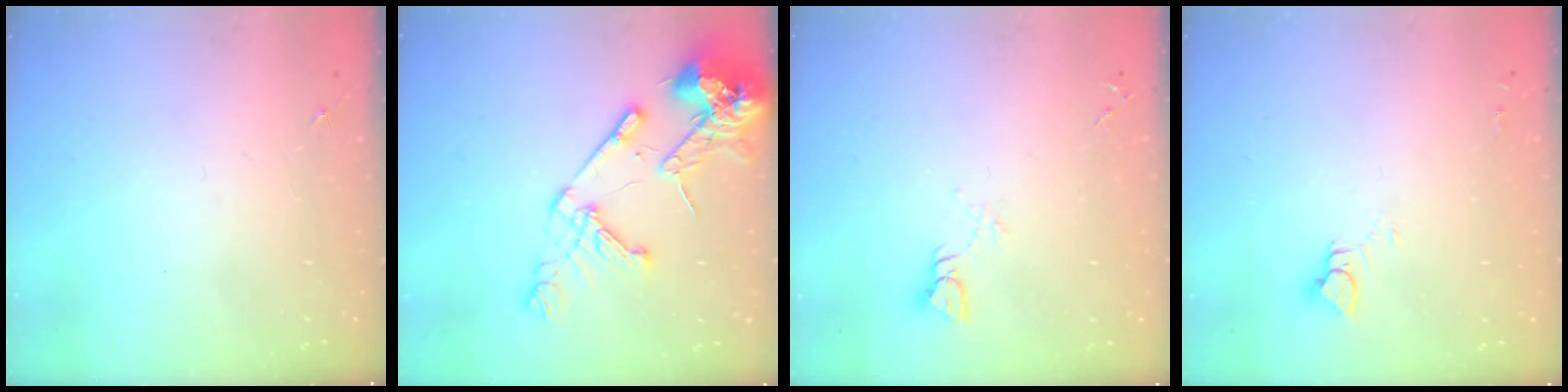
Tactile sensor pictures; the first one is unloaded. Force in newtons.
{"total": 19.4, "press": 19.2, "slide": 2.7}
{"total": 3.9, "press": 3.9, "slide": 0.3}
{"total": 4.3, "press": 4.3, "slide": 0.4}